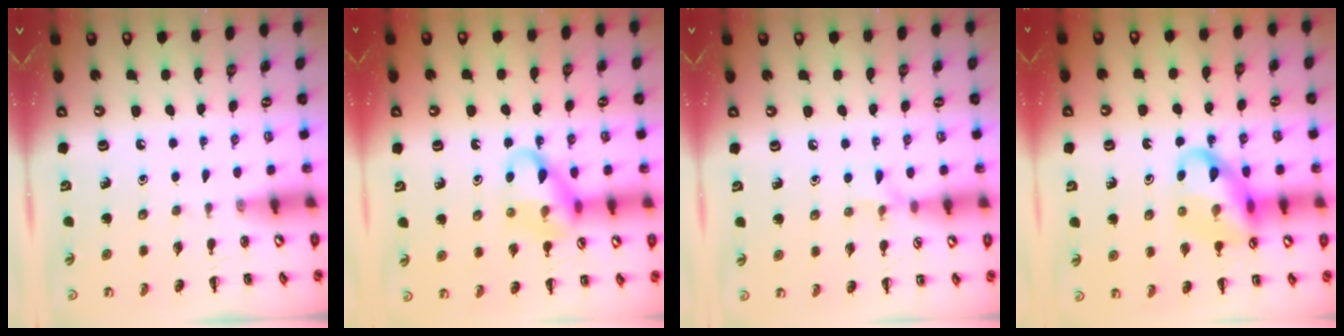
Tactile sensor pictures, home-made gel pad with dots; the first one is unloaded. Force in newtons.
{"total": 12.5, "press": 12.3, "slide": 2.1}
{"total": 5.0, "press": 4.7, "slide": 1.7}
{"total": 14.7, "press": 14.5, "slide": 2.5}